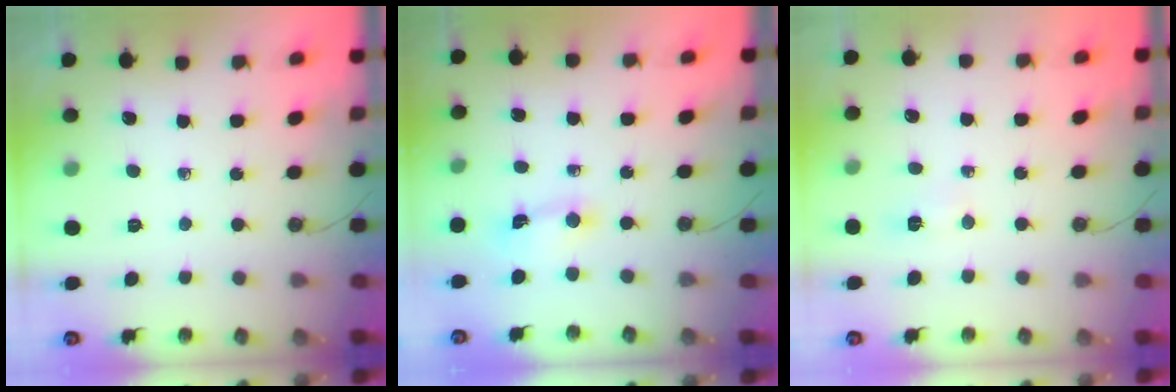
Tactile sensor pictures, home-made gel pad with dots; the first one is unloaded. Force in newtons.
{"total": 1.9, "press": 1.9, "slide": 0.4}
{"total": 2.9, "press": 2.7, "slide": 1.0}